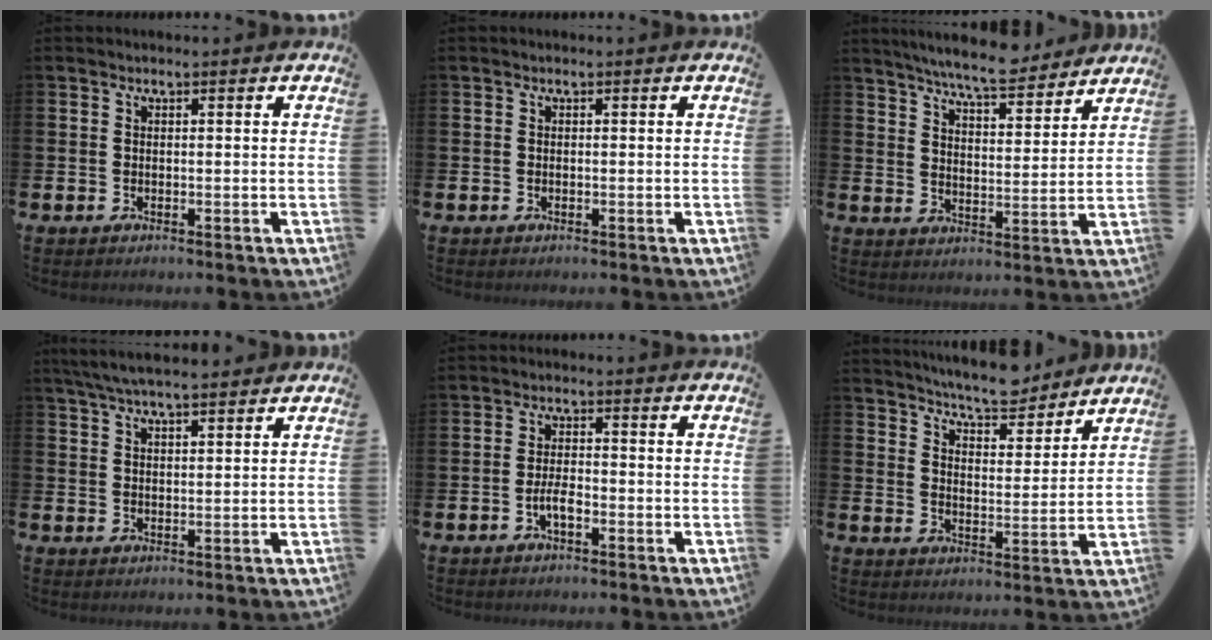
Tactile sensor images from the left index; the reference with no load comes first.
{"total": 0.0}
{"total": 7.7, "force": [7.4, 0.7, 2.0], "torque": [-0.053, -0.042, 0.131]}
{"total": 5.3, "force": [4.8, 0.8, 2.0], "torque": [-0.051, -0.011, 0.088]}
{"total": 2.8, "force": [-1.1, 1.0, 2.3], "torque": [-0.043, 0.004, -0.022]}
{"total": 7.1, "force": [6.9, 0.7, 1.2], "torque": [-0.038, -0.048, 0.123]}